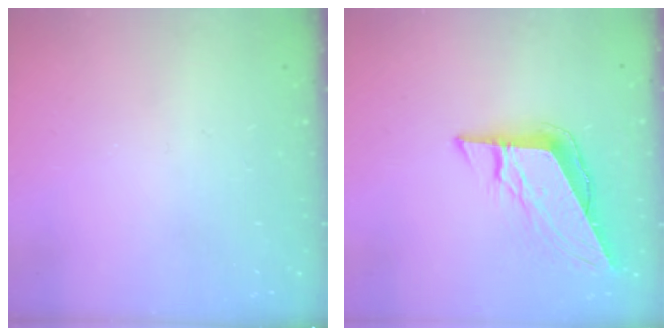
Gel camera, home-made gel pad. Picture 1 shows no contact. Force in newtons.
{"total": 10.5, "press": 10.5, "slide": 0.9}